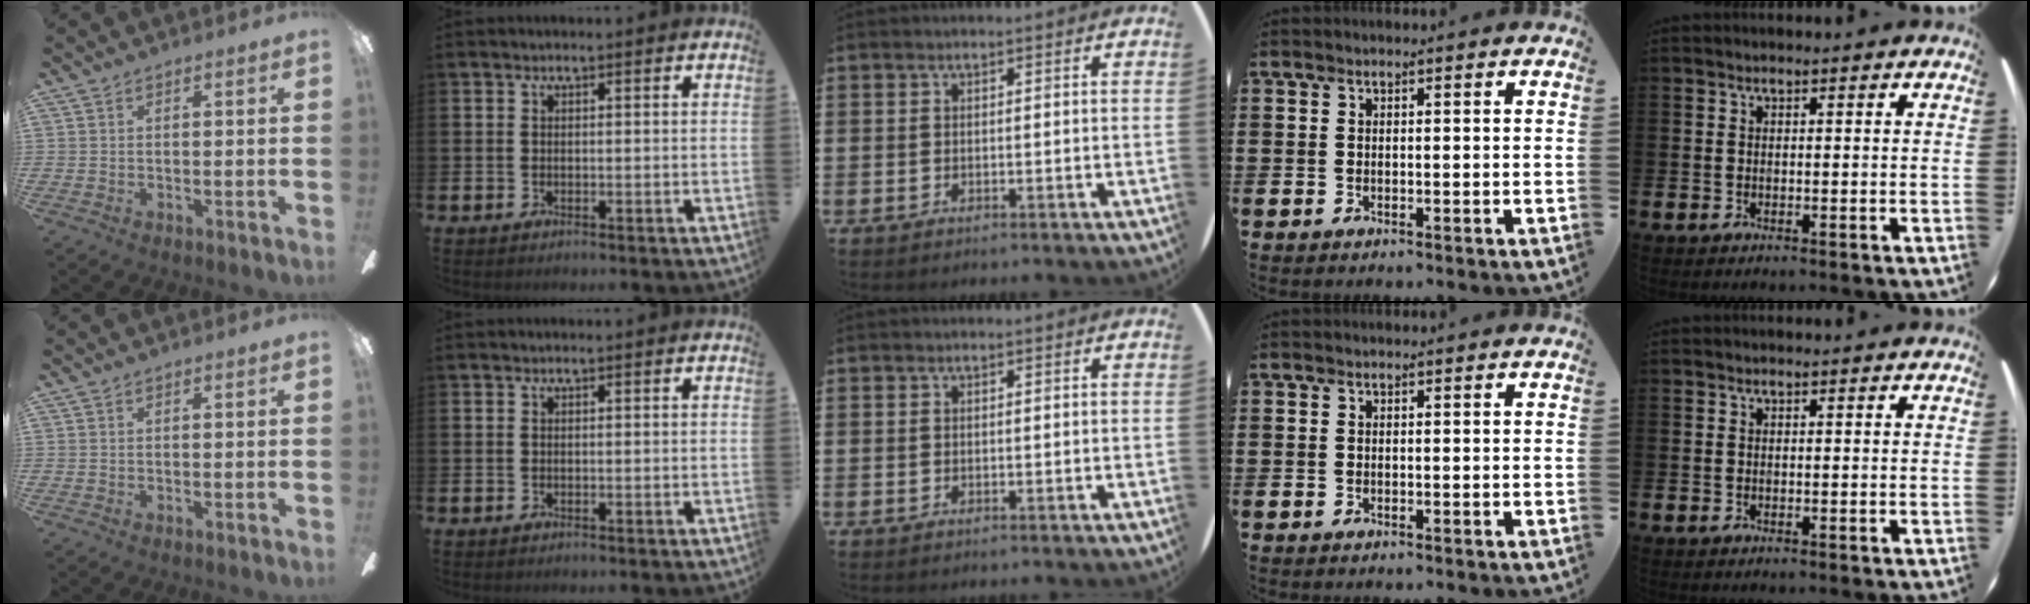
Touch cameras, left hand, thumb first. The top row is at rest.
{}